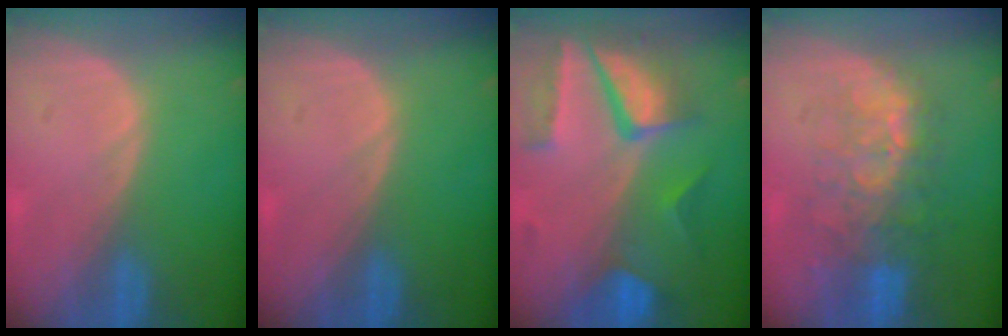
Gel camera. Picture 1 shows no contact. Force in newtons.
{"total": 0.0}
{"total": 10.3, "press": 8.6, "slide": 5.6}
{"total": 10.0, "press": 8.4, "slide": 5.3}